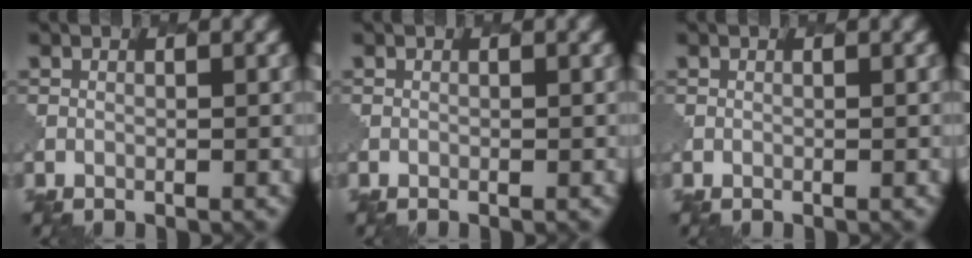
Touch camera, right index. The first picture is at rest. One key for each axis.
{"total": 0.0}
{"total": 0.0}